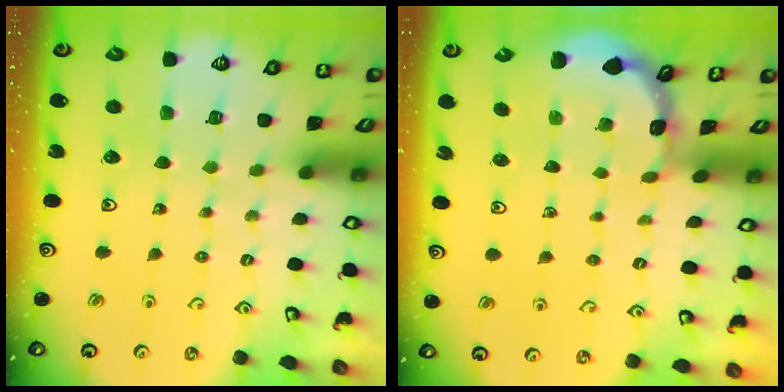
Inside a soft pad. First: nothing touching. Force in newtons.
{"total": 1.3, "press": 1.3, "slide": 0.1}